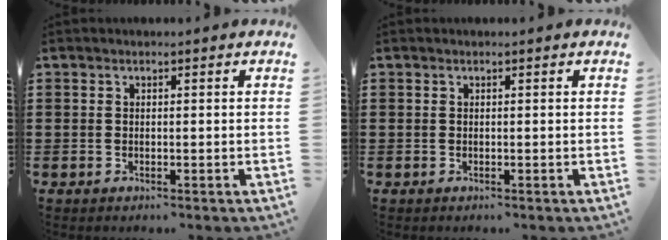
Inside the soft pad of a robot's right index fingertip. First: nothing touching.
{"total": 0.0}